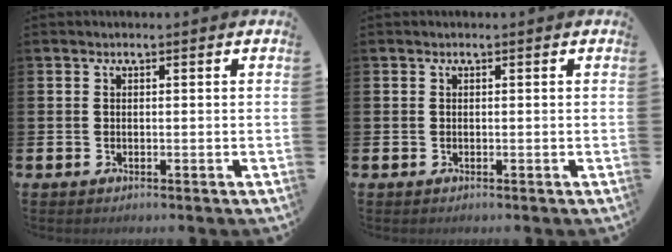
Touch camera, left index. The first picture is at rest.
{"total": 0.0}